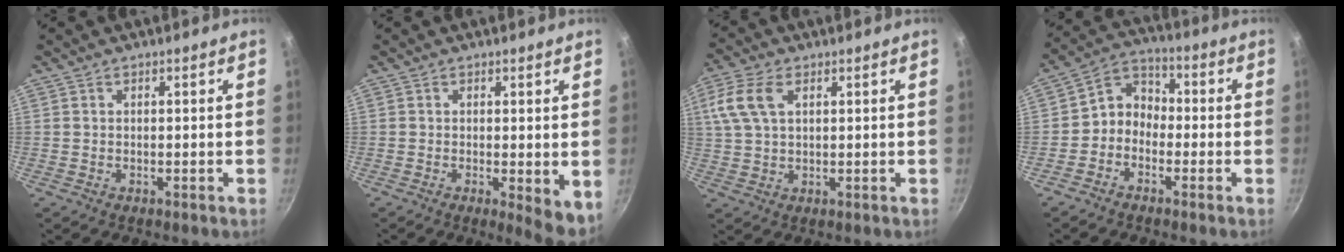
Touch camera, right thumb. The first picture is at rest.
{"total": 5.5, "force": [-0.4, 1.9, 5.1], "torque": [-0.059, -0.009, -0.003]}
{"total": 8.2, "force": [2.8, 4.8, 6.1], "torque": [-0.129, 0.011, 0.050]}
{"total": 6.4, "force": [-2.2, 5.1, 3.1], "torque": [-0.028, 0.041, -0.064]}